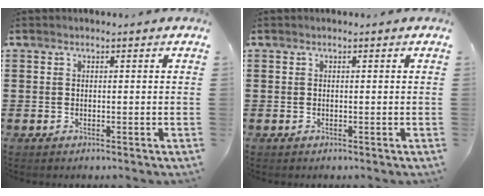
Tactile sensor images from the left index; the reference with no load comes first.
{"total": 0.0}